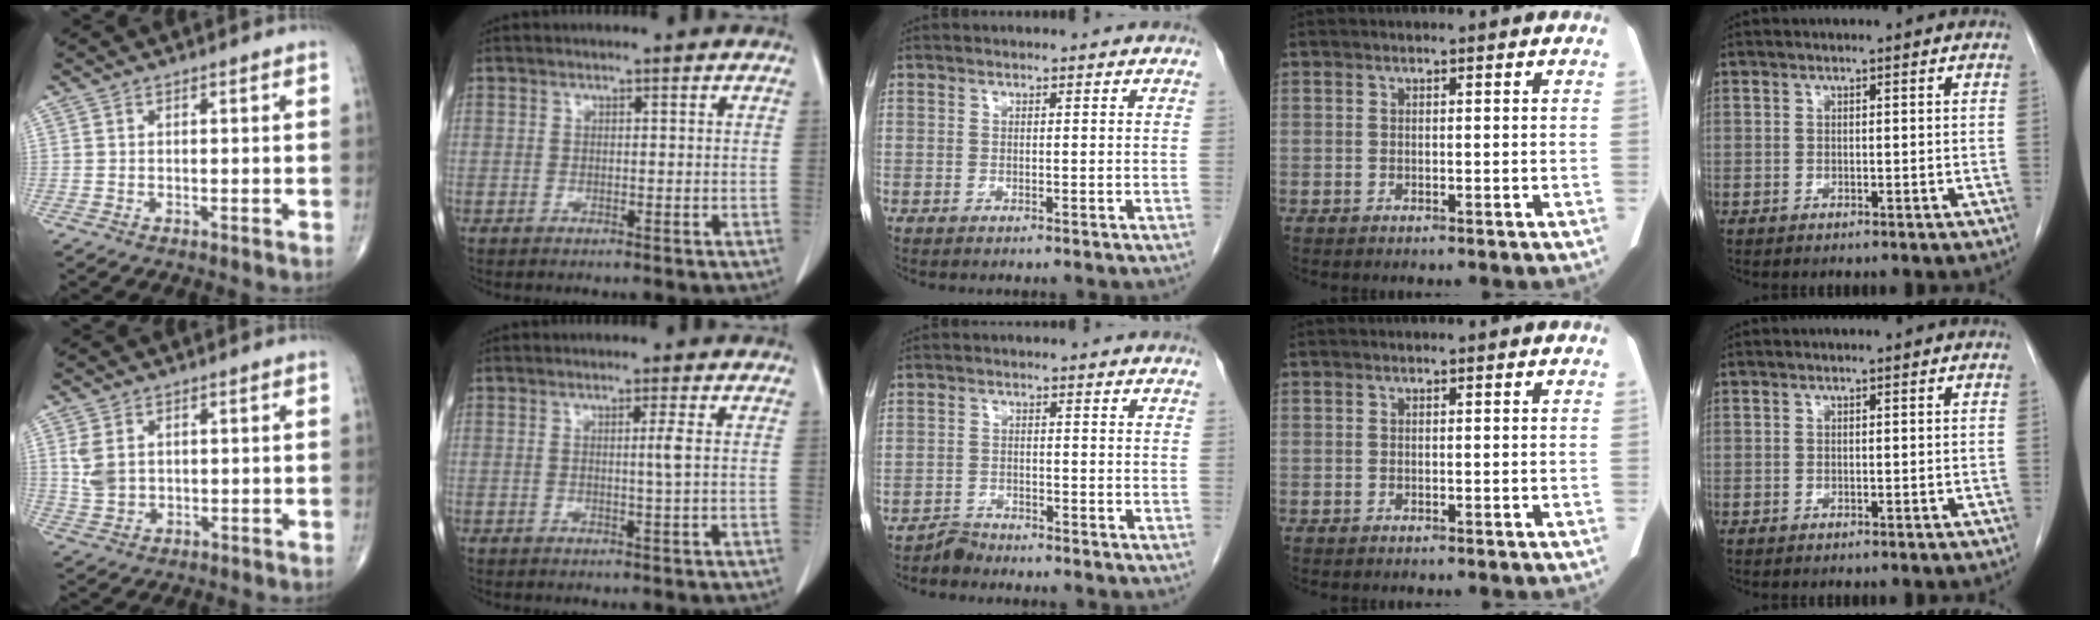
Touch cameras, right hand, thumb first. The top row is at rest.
{"thumb": {"total": 4.5, "force": [1.2, 3.1, 2.9], "torque": [-0.059, -0.004, 0.033]}, "index": {"total": 1.6, "force": [0.2, -0.6, 1.5], "torque": [-0.027, -0.001, 0.004]}, "middle": {"total": 1.9, "force": [-1.9, 0.2, -0.5], "torque": [0.011, -0.006, -0.034]}}